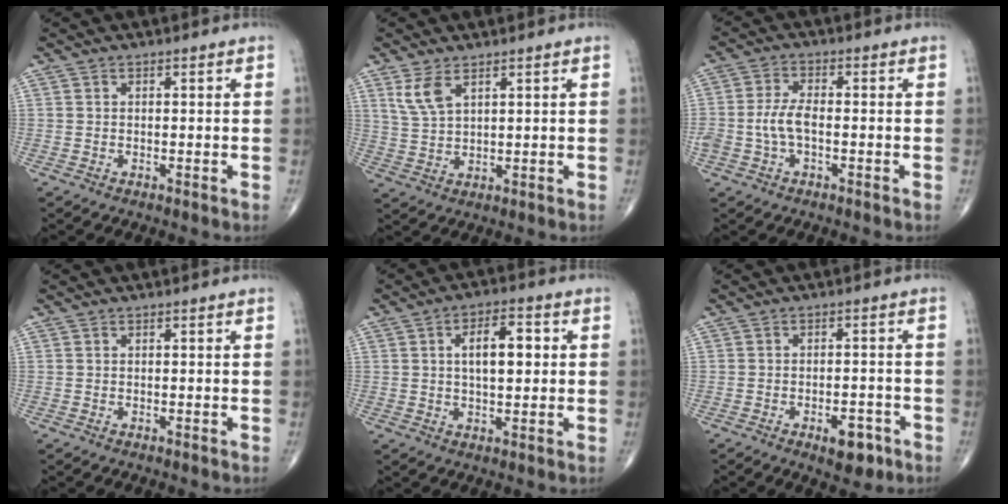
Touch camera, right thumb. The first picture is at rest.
{"total": 4.9, "force": [2.8, 2.1, 3.5], "torque": [-0.074, -0.009, 0.066]}
{"total": 5.3, "force": [-1.0, 2.8, 4.4], "torque": [-0.102, 0.019, -0.021]}
{"total": 0.0}
{"total": 8.4, "force": [1.4, 4.0, 7.2], "torque": [-0.099, 0.007, 0.021]}
{"total": 5.8, "force": [-3.0, 2.8, 4.1], "torque": [-0.044, 0.014, -0.038]}